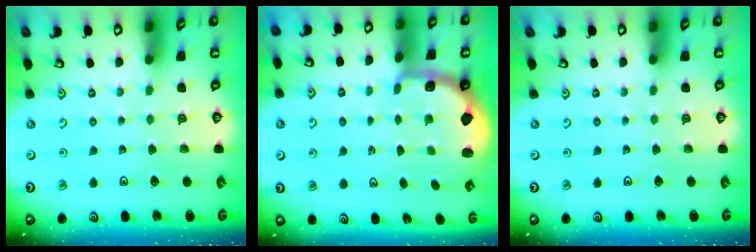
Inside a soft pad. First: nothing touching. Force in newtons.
{"total": 2.2, "press": 1.5, "slide": 1.6}
{"total": 0.0}